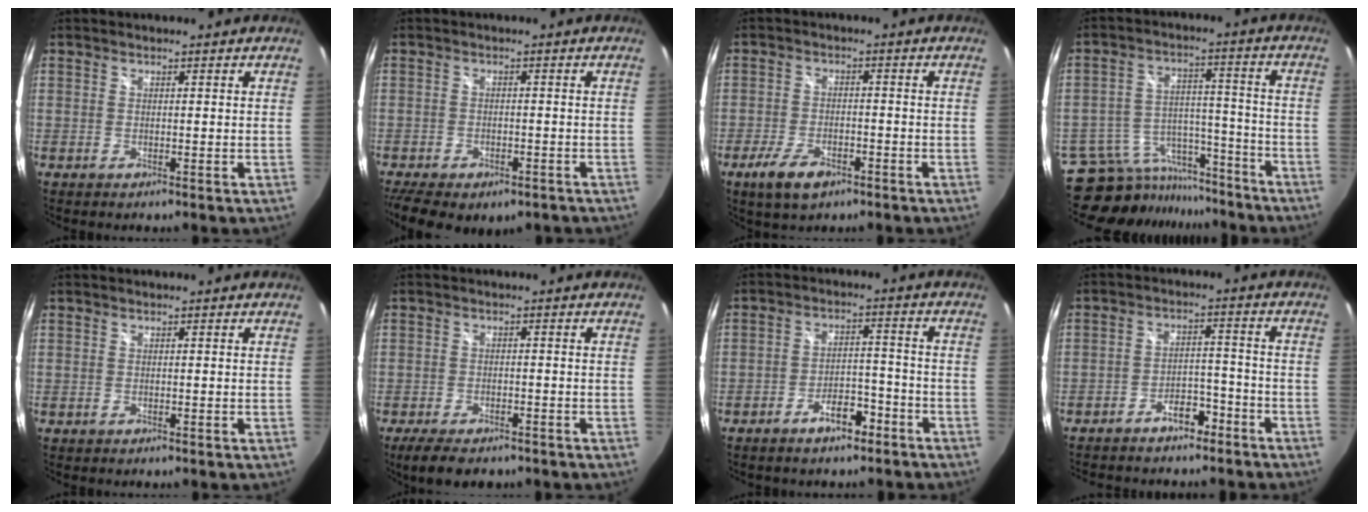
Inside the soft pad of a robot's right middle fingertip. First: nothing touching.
{"total": 11.4, "force": [-7.7, 5.8, 6.0], "torque": [-0.147, -0.028, -0.112]}
{"total": 7.2, "force": [-4.5, 3.3, 4.5], "torque": [-0.111, -0.013, -0.078]}
{"total": 15.6, "force": [-13.6, 7.0, 2.9], "torque": [-0.071, 0.037, -0.190]}
{"total": 0.0}
{"total": 6.7, "force": [-5.1, 2.8, 3.4], "torque": [-0.080, -0.013, -0.082]}
{"total": 6.4, "force": [-4.6, 3.1, 3.1], "torque": [-0.060, 0.022, -0.057]}
{"total": 9.5, "force": [-7.6, 4.4, 3.6], "torque": [-0.082, 0.030, -0.101]}